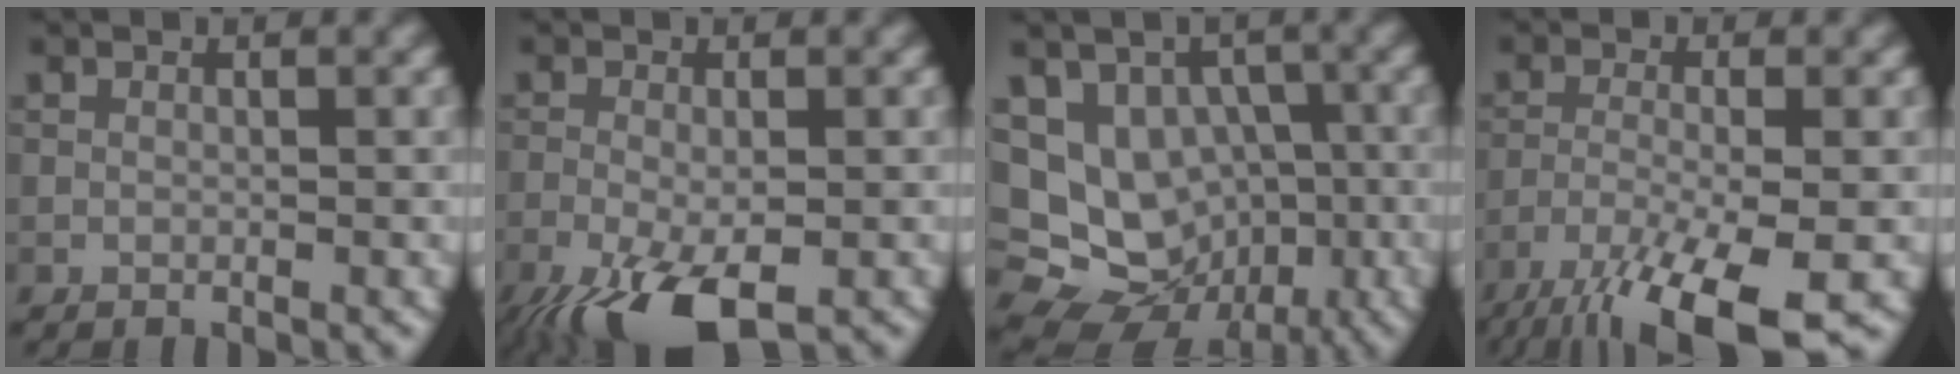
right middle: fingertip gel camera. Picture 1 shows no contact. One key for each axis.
{"total": 7.7, "fx": -4.3, "fy": 2.7, "fz": 5.8, "tx": -0.117, "ty": -0.019, "tz": -0.075}
{"total": 13.1, "fx": -2.0, "fy": 11.2, "fz": 6.4, "tx": -0.114, "ty": 0.014, "tz": -0.037}
{"total": 10.4, "fx": -6.9, "fy": 2.4, "fz": 7.3, "tx": -0.135, "ty": -0.020, "tz": -0.124}